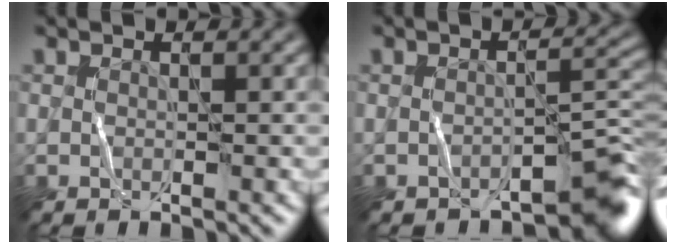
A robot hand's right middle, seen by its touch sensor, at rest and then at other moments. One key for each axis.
{"total": 4.5, "fx": -3.4, "fy": 1.3, "fz": 2.7, "tx": -0.022, "ty": 0.006, "tz": -0.046}